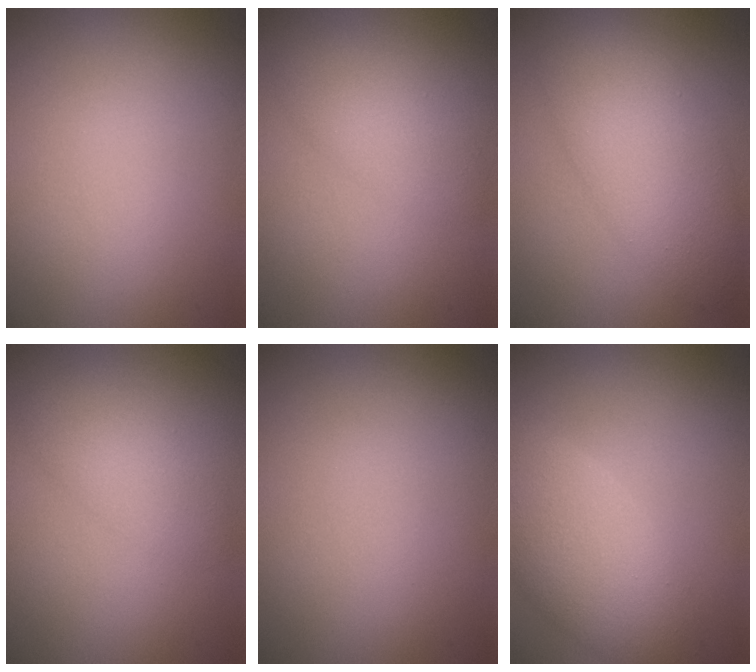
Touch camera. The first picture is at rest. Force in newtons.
{"total": 3.0, "press": 3.0, "slide": 0.1}
{"total": 6.4, "press": 6.4, "slide": 0.2}
{"total": 2.9, "press": 2.9, "slide": 0.2}
{"total": 0.0}
{"total": 5.5, "press": 5.5, "slide": 0.6}